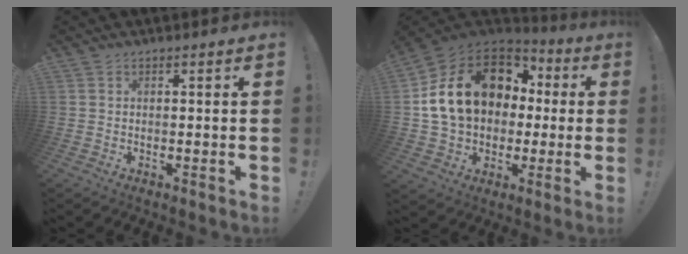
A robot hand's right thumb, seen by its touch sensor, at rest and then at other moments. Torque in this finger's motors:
{"motor_torque": [2.27, 2.73, 0.95, -0.53, 0.72]}